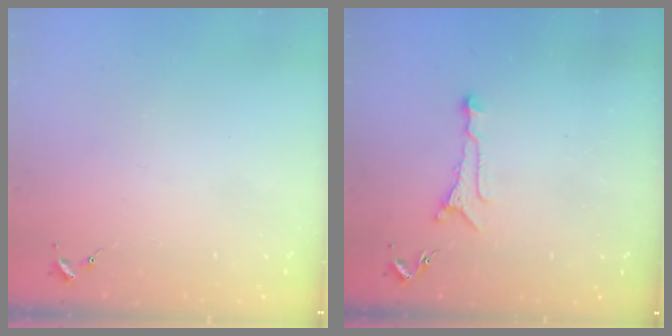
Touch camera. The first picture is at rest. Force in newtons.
{"total": 6.2, "press": 6.2, "slide": 0.5}